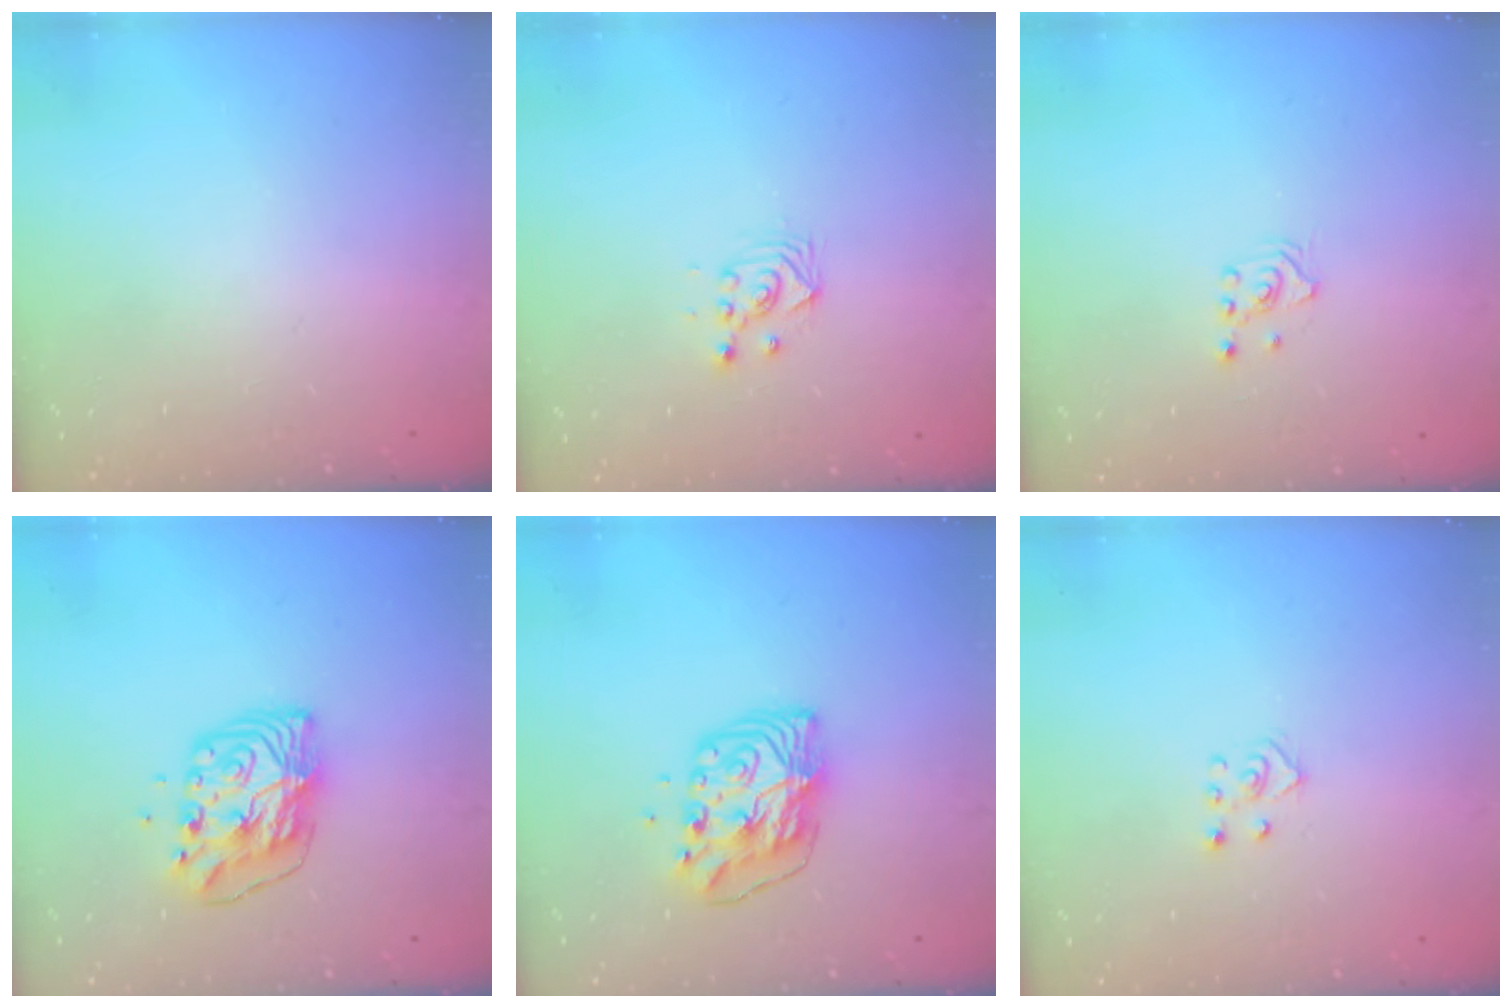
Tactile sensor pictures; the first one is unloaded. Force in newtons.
{"total": 4.2, "press": 4.2, "slide": 0.4}
{"total": 2.0, "press": 2.0, "slide": 0.2}
{"total": 9.7, "press": 9.6, "slide": 0.8}
{"total": 9.7, "press": 9.6, "slide": 0.8}
{"total": 3.0, "press": 3.0, "slide": 0.3}